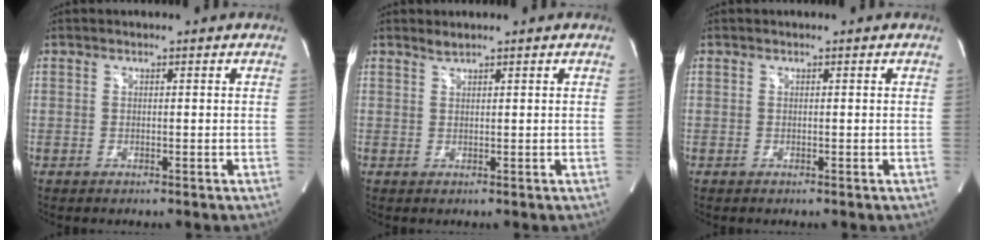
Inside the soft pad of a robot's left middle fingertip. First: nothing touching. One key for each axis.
{"total": 1.0, "fx": 0.9, "fy": -0.2, "fz": 0.2, "tx": -0.007, "ty": 0.000, "tz": 0.021}
{"total": 0.0}